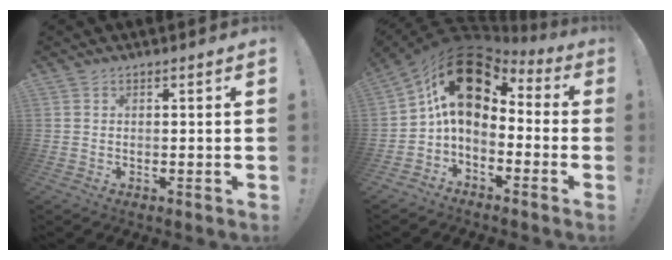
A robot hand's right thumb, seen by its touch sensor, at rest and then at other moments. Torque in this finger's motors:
{"motor_torque": [0.77, 2.07, 1.52, -1.20, 0.21]}